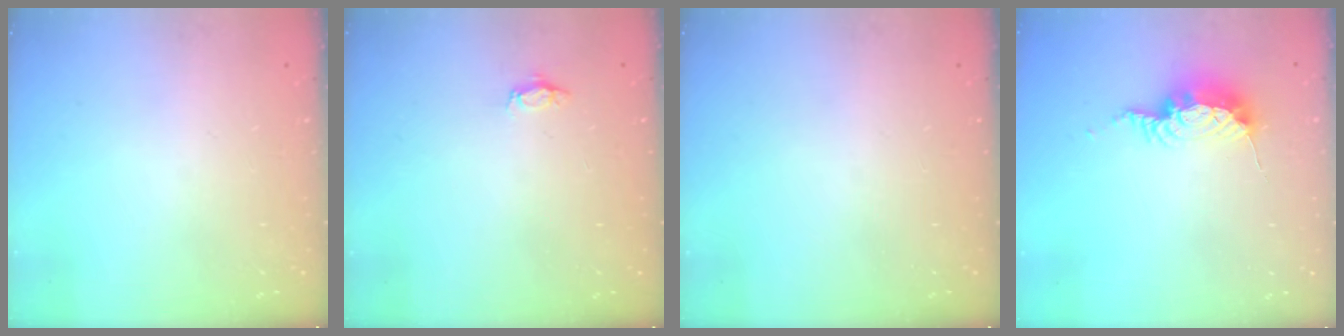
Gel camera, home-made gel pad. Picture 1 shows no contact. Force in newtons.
{"total": 3.2, "press": 3.2, "slide": 0.4}
{"total": 0.0}
{"total": 9.8, "press": 9.8, "slide": 1.0}